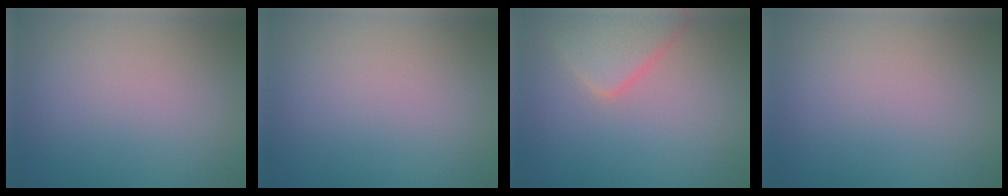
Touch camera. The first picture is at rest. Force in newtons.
{"total": 0.0}
{"total": 3.7, "press": 3.7, "slide": 0.3}
{"total": 0.0}